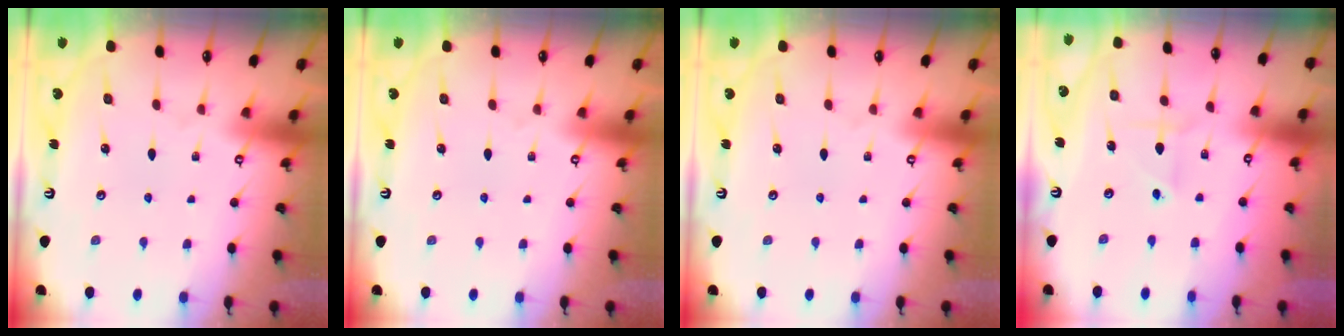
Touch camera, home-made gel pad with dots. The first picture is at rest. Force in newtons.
{"total": 0.0}
{"total": 0.0}
{"total": 1.8, "press": 1.7, "slide": 0.7}